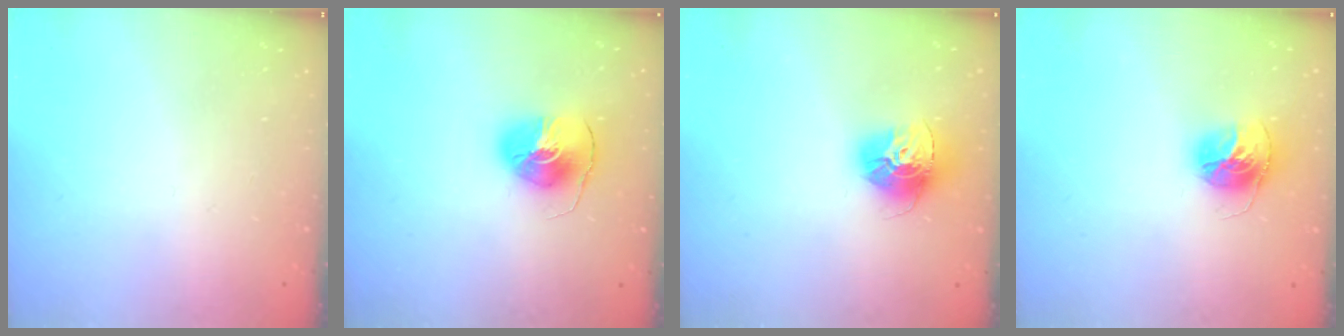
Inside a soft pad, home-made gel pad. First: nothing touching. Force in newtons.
{"total": 8.3, "press": 8.2, "slide": 0.9}
{"total": 15.0, "press": 14.9, "slide": 1.5}
{"total": 13.9, "press": 13.8, "slide": 1.4}